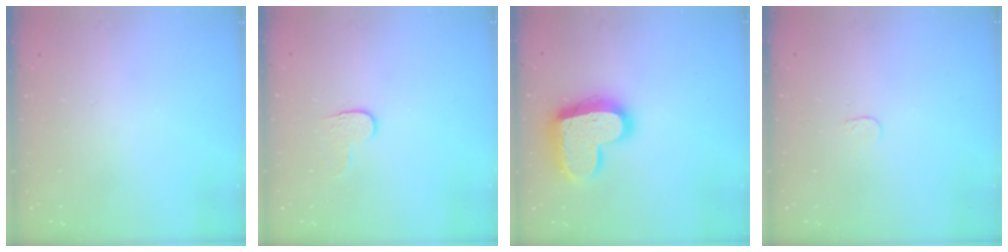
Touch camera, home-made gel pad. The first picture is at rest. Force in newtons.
{"total": 4.2, "press": 4.2, "slide": 0.5}
{"total": 18.3, "press": 18.2, "slide": 1.2}
{"total": 3.2, "press": 3.2, "slide": 0.3}